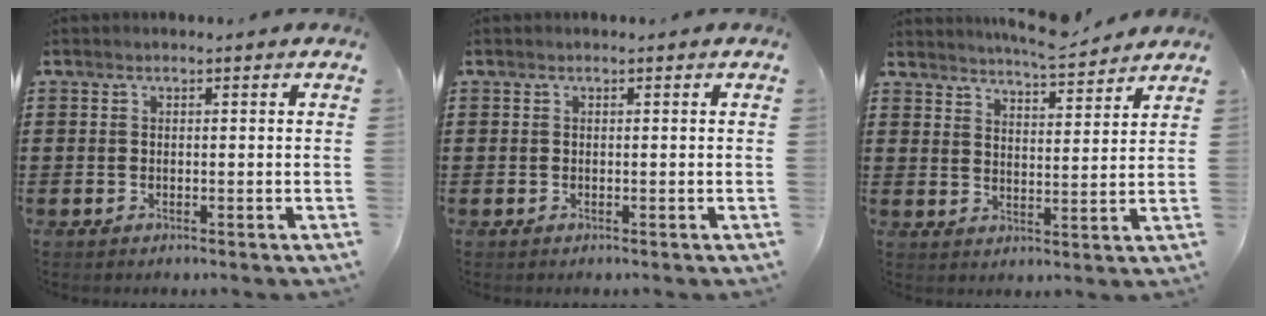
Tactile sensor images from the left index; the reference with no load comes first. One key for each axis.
{"total": 0.0}
{"total": 5.7, "fx": 5.5, "fy": -0.1, "fz": 1.4, "tx": -0.037, "ty": -0.026, "tz": 0.098}